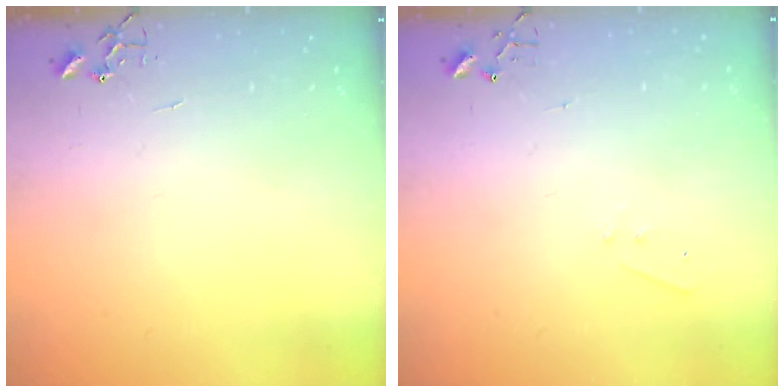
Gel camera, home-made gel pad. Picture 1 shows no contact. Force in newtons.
{"total": 4.2, "press": 4.1, "slide": 0.6}